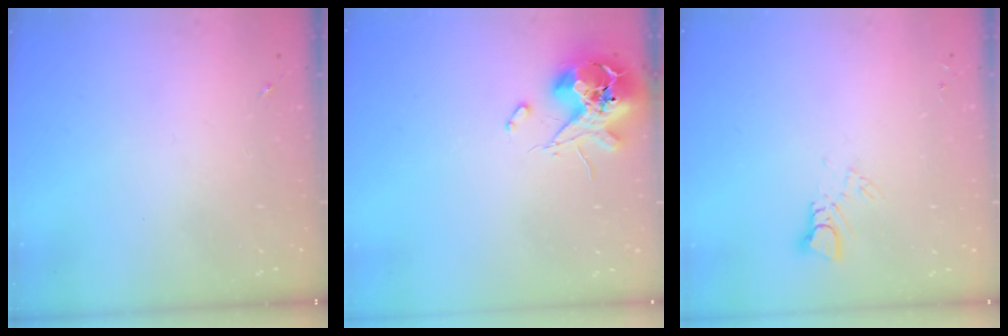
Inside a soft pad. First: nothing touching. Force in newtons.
{"total": 12.4, "press": 12.3, "slide": 1.9}
{"total": 3.6, "press": 3.6, "slide": 0.1}